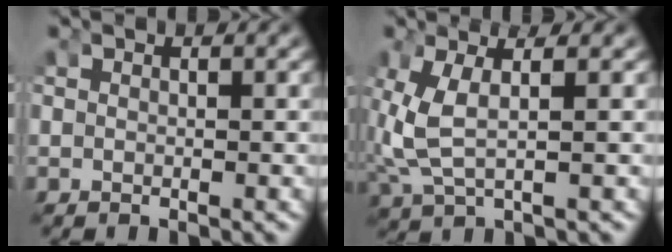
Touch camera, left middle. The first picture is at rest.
{"total": 4.0, "force": [0.0, 2.0, 3.5], "torque": [-0.100, -0.009, 0.011]}